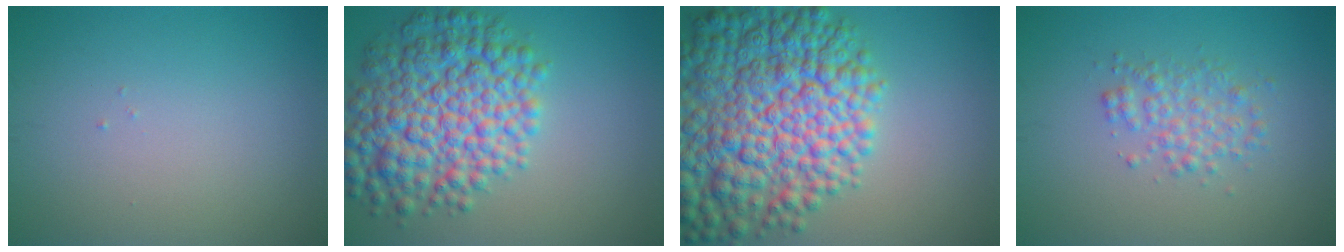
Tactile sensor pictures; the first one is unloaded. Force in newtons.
{"total": 9.6, "press": 9.6, "slide": 0.1}
{"total": 13.6, "press": 13.6, "slide": 0.5}
{"total": 2.6, "press": 2.6, "slide": 0.0}